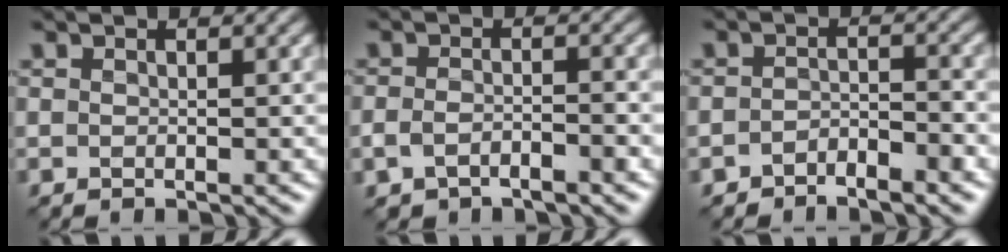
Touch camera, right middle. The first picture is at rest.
{"total": 2.2, "force": [-1.5, 0.9, 1.3], "torque": [-0.027, 0.003, -0.031]}
{"total": 2.1, "force": [-1.7, 0.5, 1.0], "torque": [-0.016, 0.007, -0.035]}